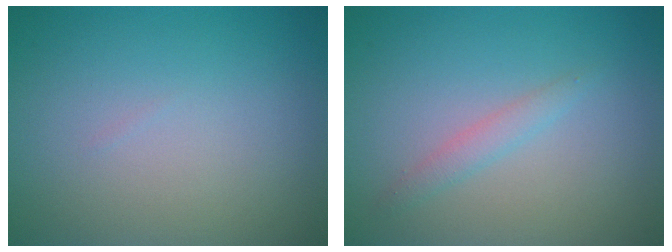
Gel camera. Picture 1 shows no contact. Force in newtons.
{"total": 1.4, "press": 1.4, "slide": 0.1}